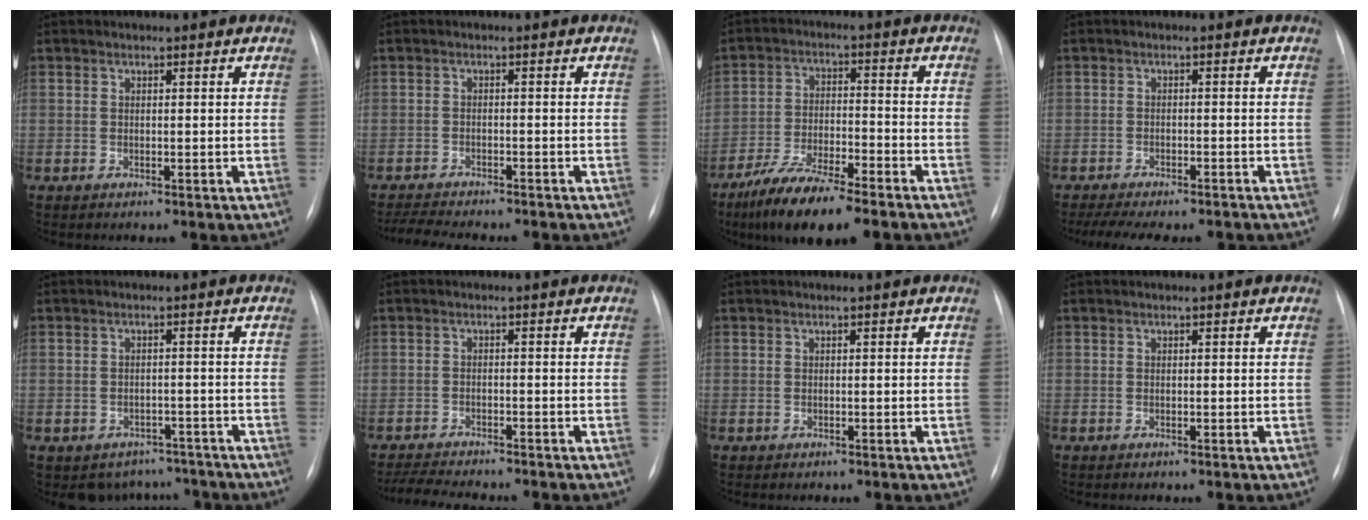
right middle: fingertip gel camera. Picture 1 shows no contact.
{"total": 8.4, "force": [-7.6, 0.9, 3.5], "torque": [-0.053, -0.011, -0.113]}
{"total": 11.8, "force": [-8.7, 1.9, 7.7], "torque": [-0.141, -0.024, -0.154]}
{"total": 10.9, "force": [-9.2, 3.2, 4.8], "torque": [-0.076, -0.001, -0.124]}
{"total": 5.9, "force": [-4.9, 3.3, 0.2], "torque": [0.015, 0.022, -0.060]}
{"total": 9.3, "force": [-8.5, 1.0, 3.9], "torque": [-0.059, -0.012, -0.127]}
{"total": 0.0}
{"total": 0.0}